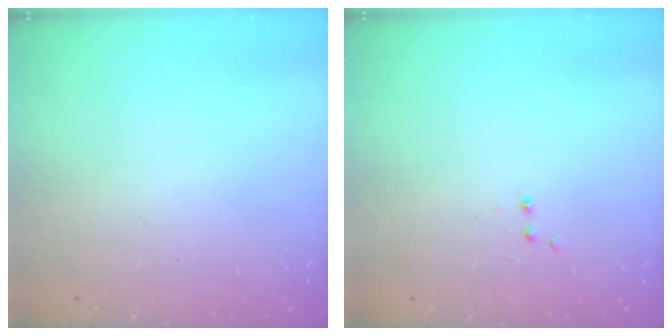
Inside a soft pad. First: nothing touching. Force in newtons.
{"total": 1.9, "press": 1.8, "slide": 0.5}